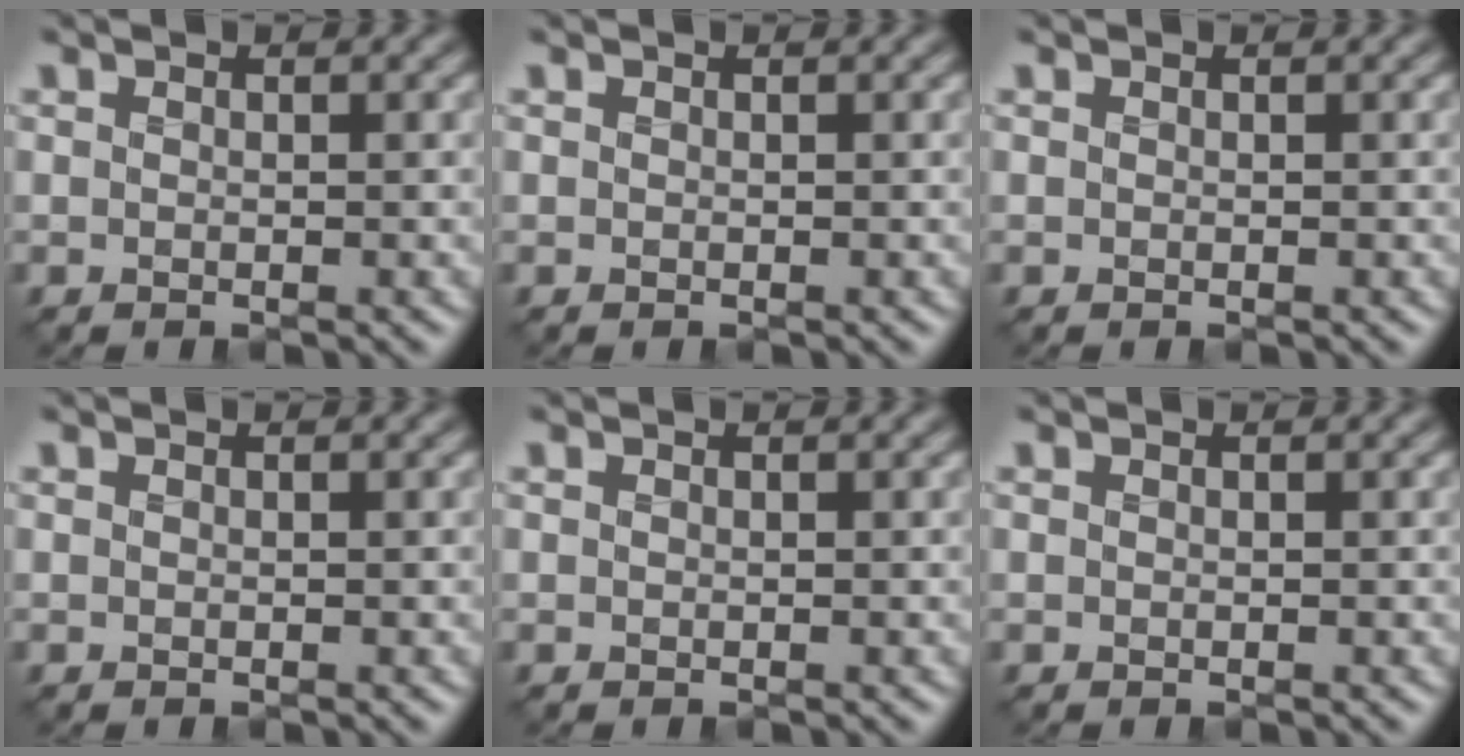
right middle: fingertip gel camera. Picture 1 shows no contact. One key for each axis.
{"total": 0.0}
{"total": 0.0}
{"total": 0.0}
{"total": 0.0}
{"total": 0.0}